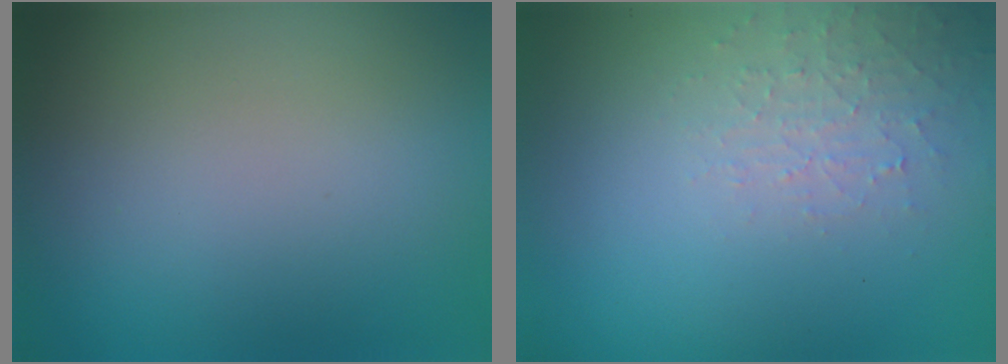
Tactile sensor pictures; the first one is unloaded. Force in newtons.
{"total": 2.1, "press": 2.0, "slide": 0.5}